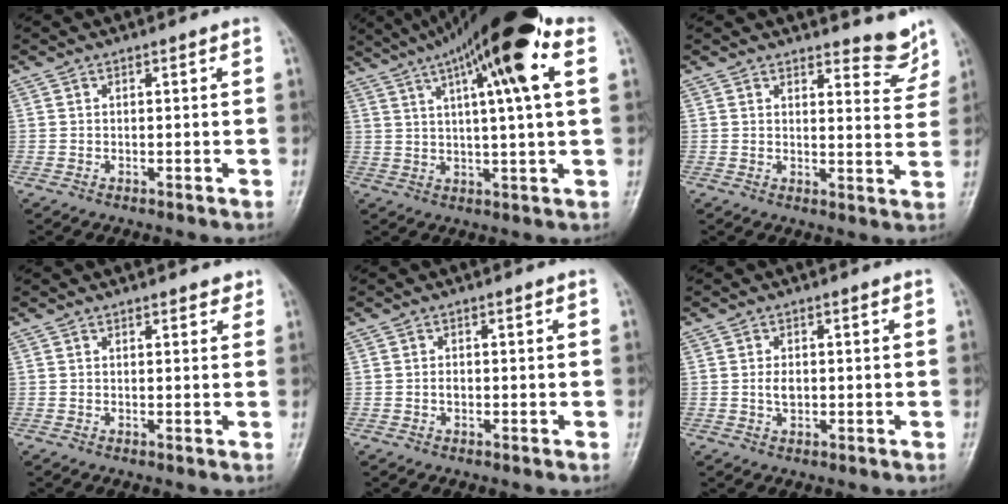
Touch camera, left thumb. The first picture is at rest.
{"total": 18.9, "force": [8.2, 3.3, 16.7], "torque": [-0.270, 0.017, 0.125]}
{"total": 6.7, "force": [6.2, 2.0, 1.8], "torque": [0.001, -0.055, 0.069]}
{"total": 2.4, "force": [2.0, 0.9, 0.9], "torque": [0.005, -0.006, 0.020]}
{"total": 0.8, "force": [0.0, 0.6, 0.6], "torque": [-0.007, 0.001, -0.001]}
{"total": 2.2, "force": [0.1, 1.3, 1.7], "torque": [-0.029, -0.002, 0.004]}